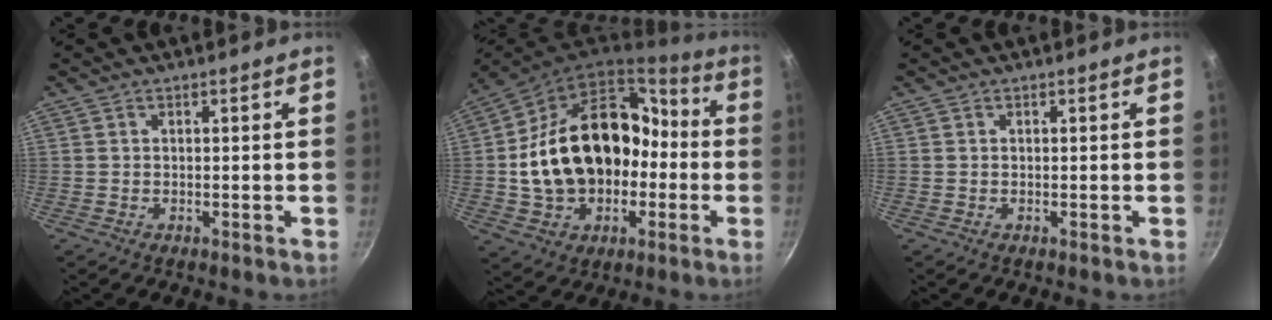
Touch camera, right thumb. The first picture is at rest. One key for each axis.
{"total": 24.7, "fx": -1.9, "fy": 18.1, "fz": 16.8, "tx": -0.252, "ty": 0.072, "tz": -0.014}
{"total": 0.0}